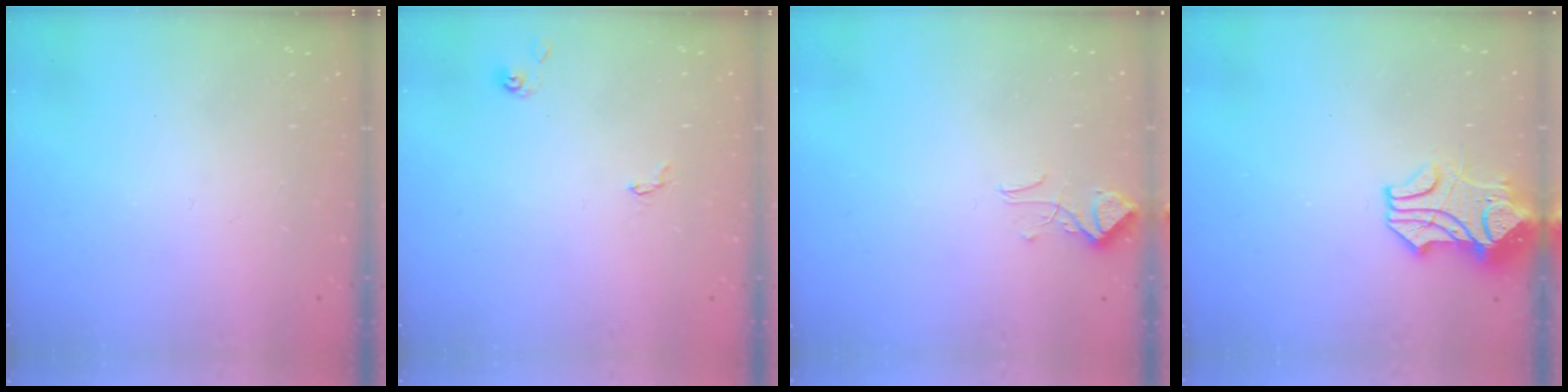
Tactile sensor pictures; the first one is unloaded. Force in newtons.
{"total": 1.9, "press": 1.9, "slide": 0.2}
{"total": 1.4, "press": 1.1, "slide": 0.8}
{"total": 2.2, "press": 1.9, "slide": 1.1}